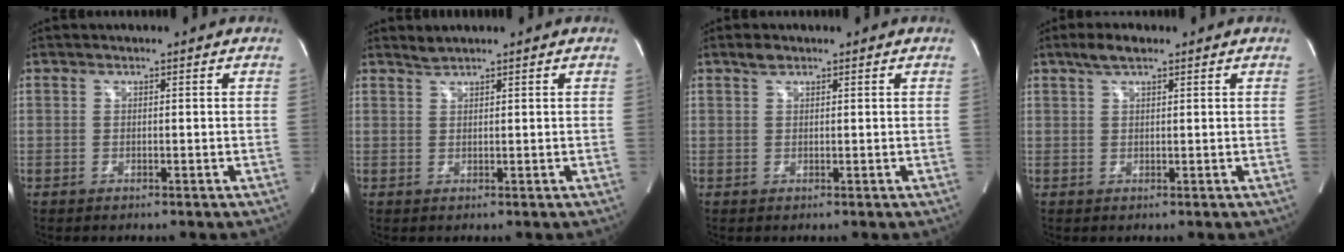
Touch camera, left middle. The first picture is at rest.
{"total": 1.1, "force": [1.1, -0.2, 0.0], "torque": [-0.005, 0.004, 0.027]}
{"total": 1.3, "force": [1.0, 0.6, 0.6], "torque": [-0.014, 0.006, 0.019]}
{"total": 3.1, "force": [2.2, 0.8, 2.1], "torque": [-0.047, 0.012, 0.041]}